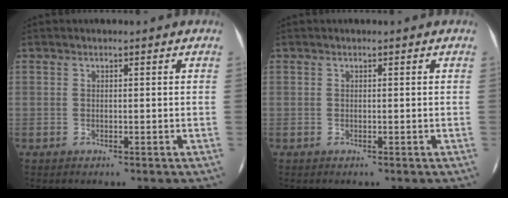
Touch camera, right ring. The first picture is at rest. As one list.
[{"total": 0.0}]